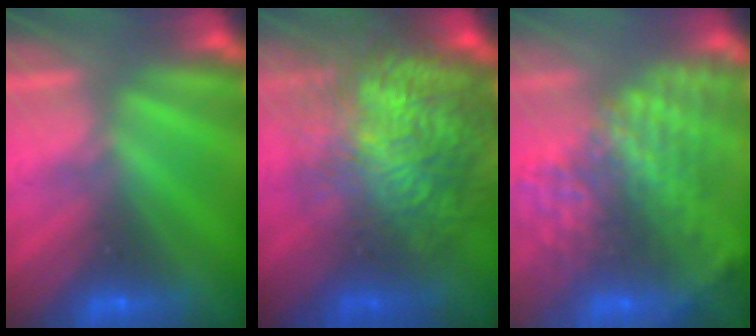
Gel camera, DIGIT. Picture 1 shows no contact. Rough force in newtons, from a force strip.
{"total": 11.3}
{"total": 12.7}